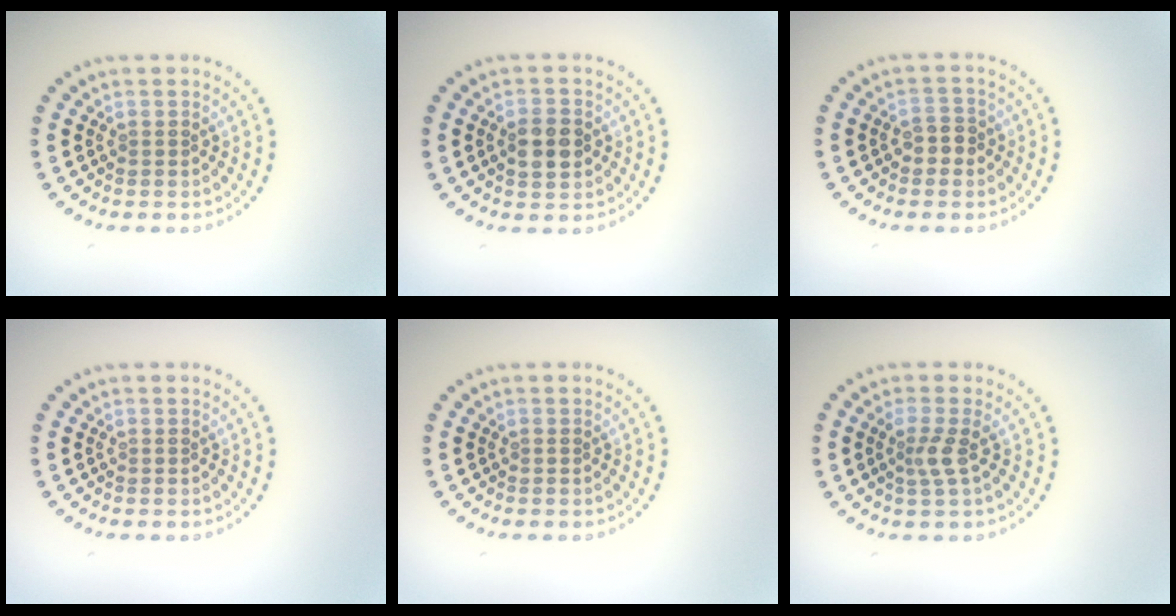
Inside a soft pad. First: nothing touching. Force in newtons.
{"total": 3.3, "press": 3.3, "slide": 0.2}
{"total": 1.9, "press": 1.8, "slide": 0.6}
{"total": 0.0}
{"total": 0.0}
{"total": 1.9, "press": 1.4, "slide": 1.3}